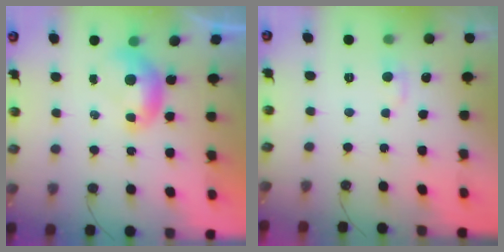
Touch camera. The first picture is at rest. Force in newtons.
{"total": 1.6, "press": 1.4, "slide": 0.7}